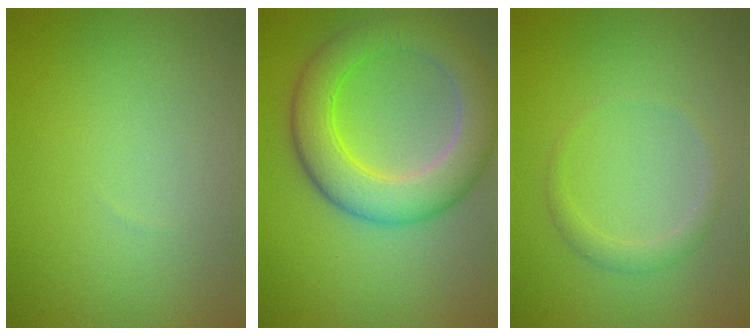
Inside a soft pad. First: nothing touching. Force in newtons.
{"total": 7.1, "press": 7.1, "slide": 0.3}
{"total": 1.4, "press": 1.4, "slide": 0.1}